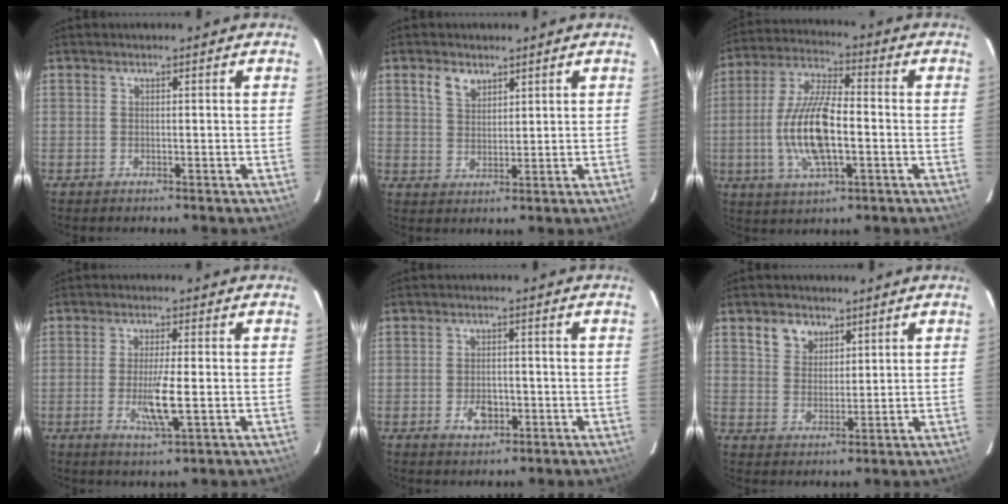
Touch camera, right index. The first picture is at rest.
{"total": 4.4, "force": [2.7, 2.7, 2.2], "torque": [-0.040, 0.011, 0.052]}
{"total": 14.4, "force": [-2.8, 5.2, 13.2], "torque": [-0.273, -0.001, -0.054]}
{"total": 6.2, "force": [-1.4, 0.6, 6.0], "torque": [-0.113, -0.013, -0.025]}
{"total": 4.5, "force": [-1.6, 2.9, 2.9], "torque": [-0.055, 0.000, -0.021]}
{"total": 5.5, "force": [3.1, 4.0, 2.1], "torque": [-0.035, 0.014, 0.062]}